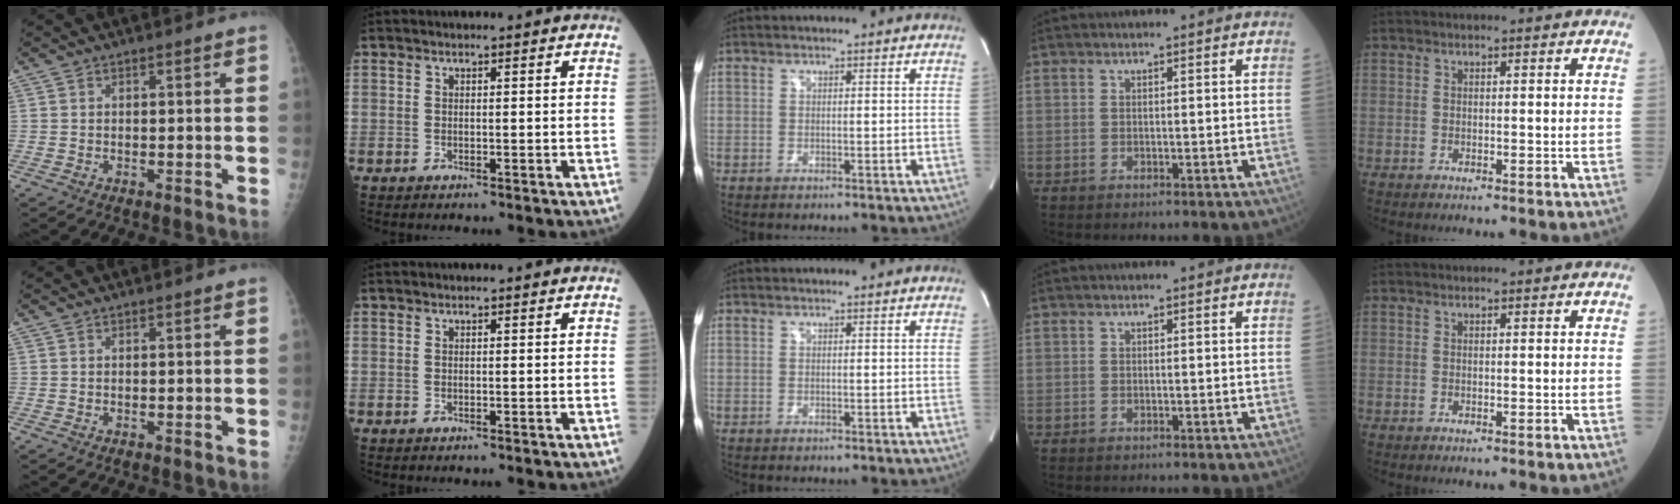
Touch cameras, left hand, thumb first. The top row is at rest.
{}